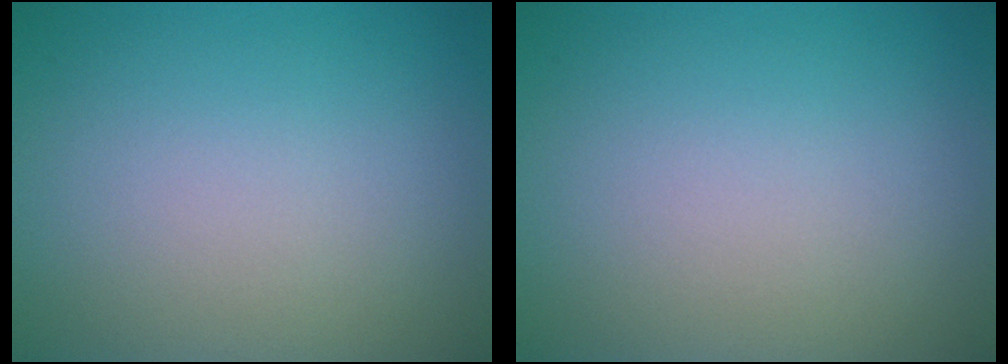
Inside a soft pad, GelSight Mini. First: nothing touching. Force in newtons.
{"total": 0.0}